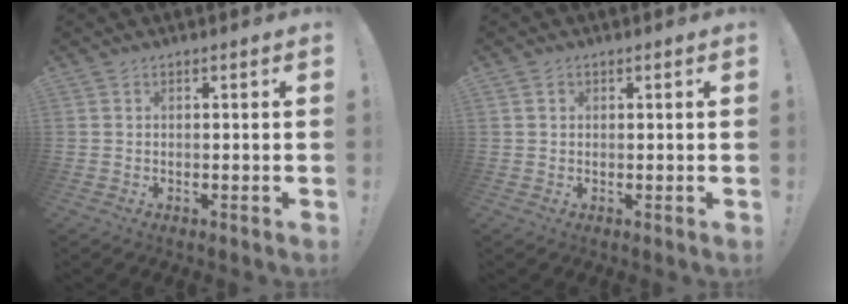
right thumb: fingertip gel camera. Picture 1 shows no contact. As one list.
[{"total": 1.1, "force": [0.4, 1.1, 0.2], "torque": [-0.010, 0.007, 0.008]}]